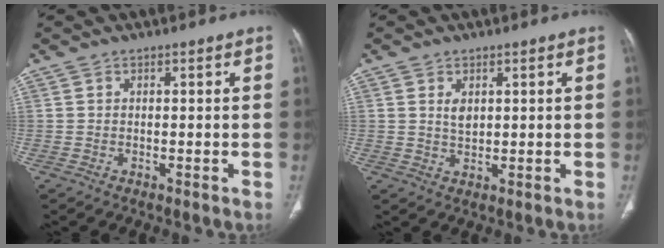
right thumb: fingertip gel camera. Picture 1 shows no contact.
{"total": 1.7, "force": [0.6, 1.1, 1.2], "torque": [-0.018, -0.005, 0.015]}